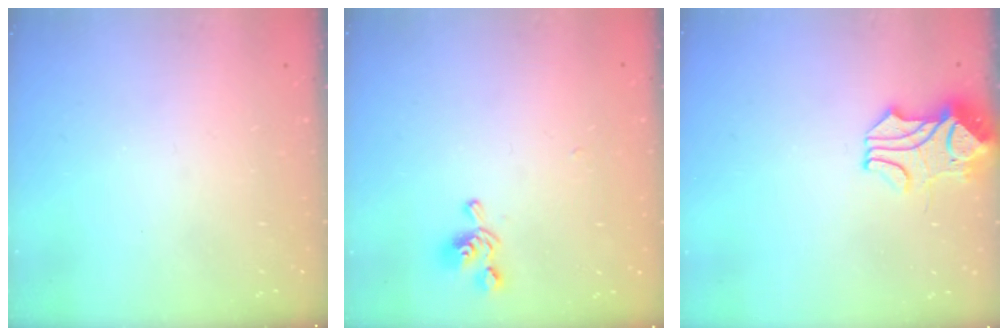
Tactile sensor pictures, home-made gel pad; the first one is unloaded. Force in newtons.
{"total": 1.6, "press": 1.2, "slide": 1.1}
{"total": 2.2, "press": 2.0, "slide": 1.0}